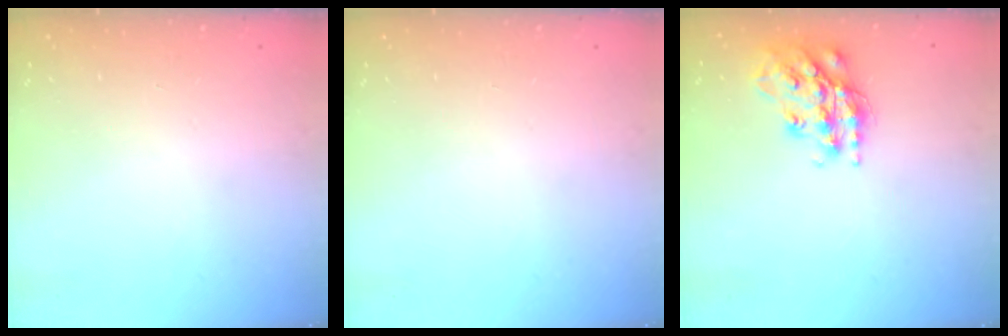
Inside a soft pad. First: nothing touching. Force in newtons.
{"total": 0.0}
{"total": 17.4, "press": 17.4, "slide": 1.4}